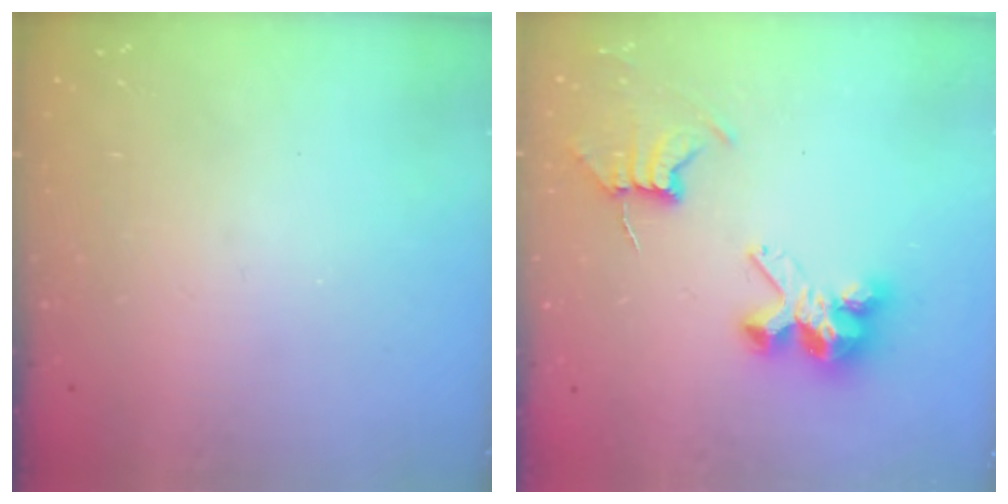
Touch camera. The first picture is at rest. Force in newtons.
{"total": 8.4, "press": 8.4, "slide": 0.7}